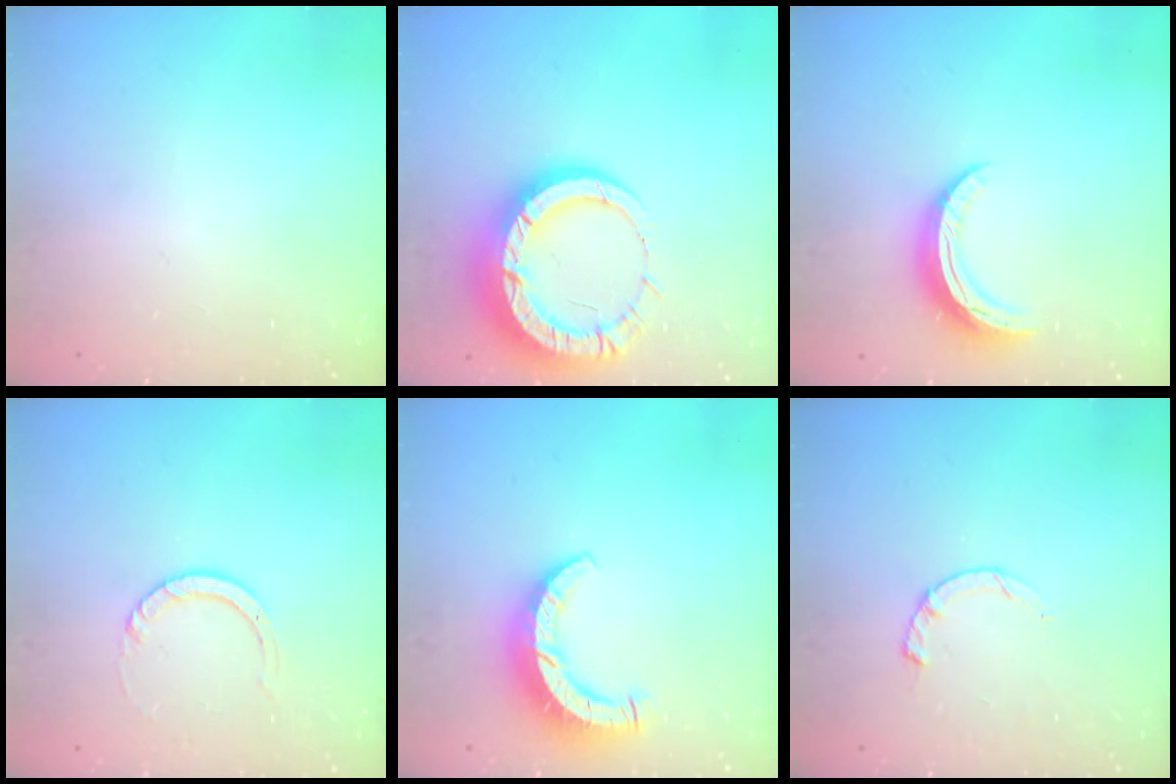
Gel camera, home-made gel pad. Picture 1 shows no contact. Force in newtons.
{"total": 16.8, "press": 16.7, "slide": 1.7}
{"total": 9.3, "press": 9.3, "slide": 0.3}
{"total": 3.0, "press": 3.0, "slide": 0.3}
{"total": 9.4, "press": 9.3, "slide": 0.9}
{"total": 2.3, "press": 2.3, "slide": 0.4}